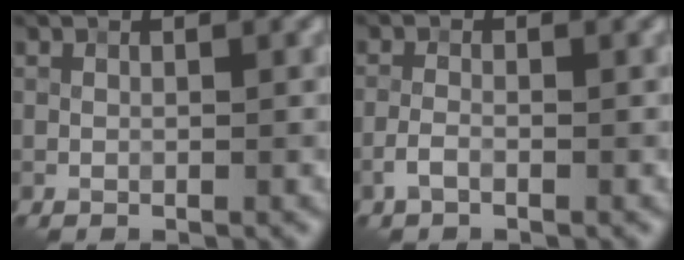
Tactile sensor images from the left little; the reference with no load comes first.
{"total": 1.5, "force": [-0.8, 0.6, 1.0], "torque": [-0.027, 0.003, -0.022]}